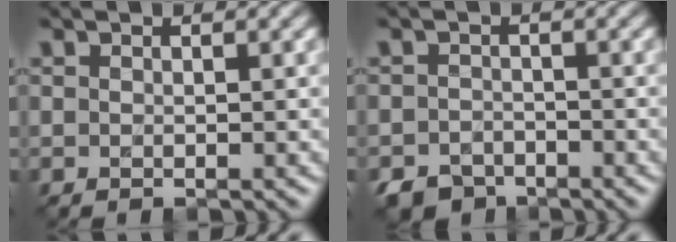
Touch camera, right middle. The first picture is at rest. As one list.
[{"total": 3.5, "force": [-2.9, 1.9, 0.6], "torque": [-0.009, -0.010, -0.056]}]